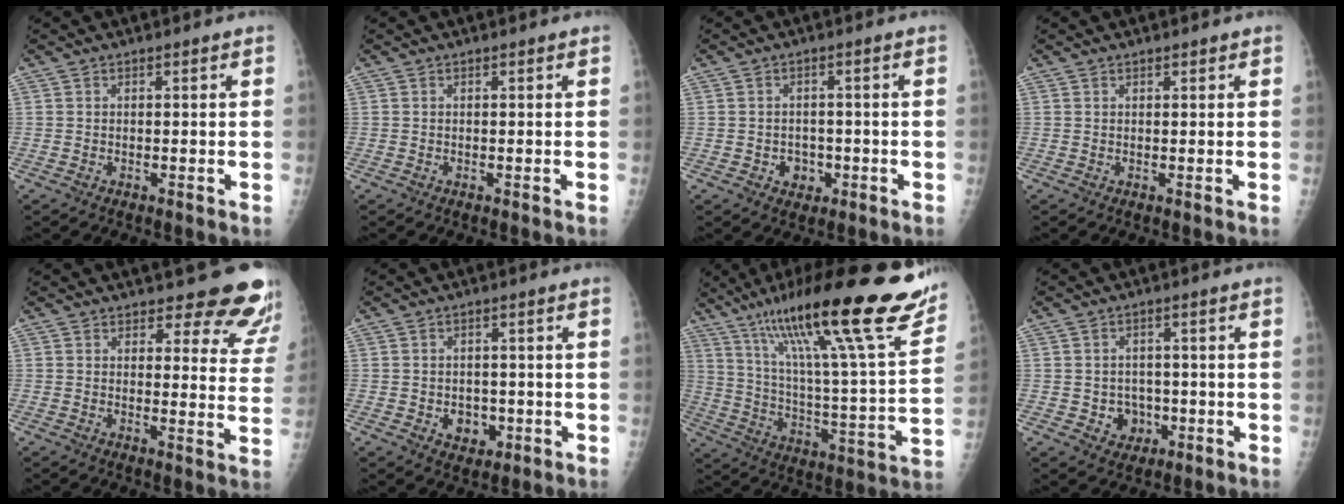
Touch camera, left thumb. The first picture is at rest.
{"total": 0.0}
{"total": 3.7, "force": [-1.2, 3.1, 1.6], "torque": [-0.001, 0.007, -0.012]}
{"total": 0.6, "force": [0.5, 0.3, 0.2], "torque": [-0.001, -0.004, 0.006]}
{"total": 13.4, "force": [12.1, 4.4, 3.7], "torque": [0.013, -0.087, 0.116]}
{"total": 4.6, "force": [-1.1, 3.7, 2.5], "torque": [-0.013, 0.004, -0.006]}
{"total": 29.6, "force": [20.0, 4.1, 21.5], "torque": [-0.327, -0.056, 0.318]}
{"total": 4.9, "force": [-1.2, 4.4, 1.8], "torque": [0.003, 0.009, -0.009]}